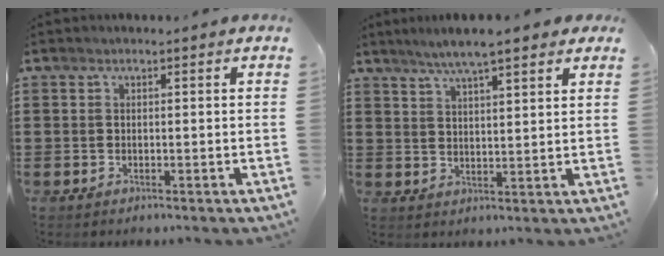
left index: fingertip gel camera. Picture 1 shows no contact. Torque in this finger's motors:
{"motor_torque": [1.34, -0.79, 0.42, 0.14]}